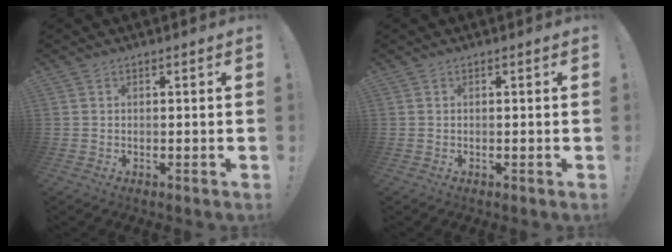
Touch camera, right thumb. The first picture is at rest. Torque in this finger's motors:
{"motor_torque": [0.00, 0.00, -0.04, 0.04, 0.02]}